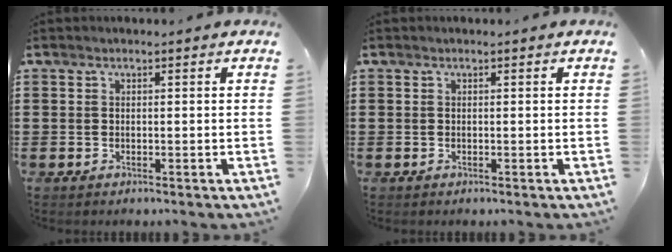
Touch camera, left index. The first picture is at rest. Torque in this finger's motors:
{"motor_torque": [-0.01, 0.01, 0.00, -0.01]}